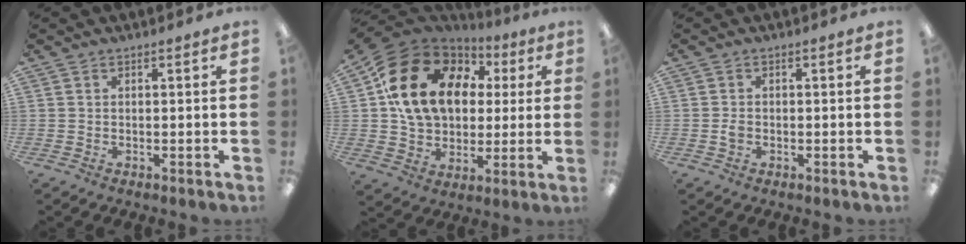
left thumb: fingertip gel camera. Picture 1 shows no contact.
{"total": 19.9, "force": [5.7, 15.3, 11.3], "torque": [-0.231, -0.002, 0.111]}
{"total": 1.6, "force": [-0.3, 1.0, 1.2], "torque": [-0.023, 0.004, -0.006]}